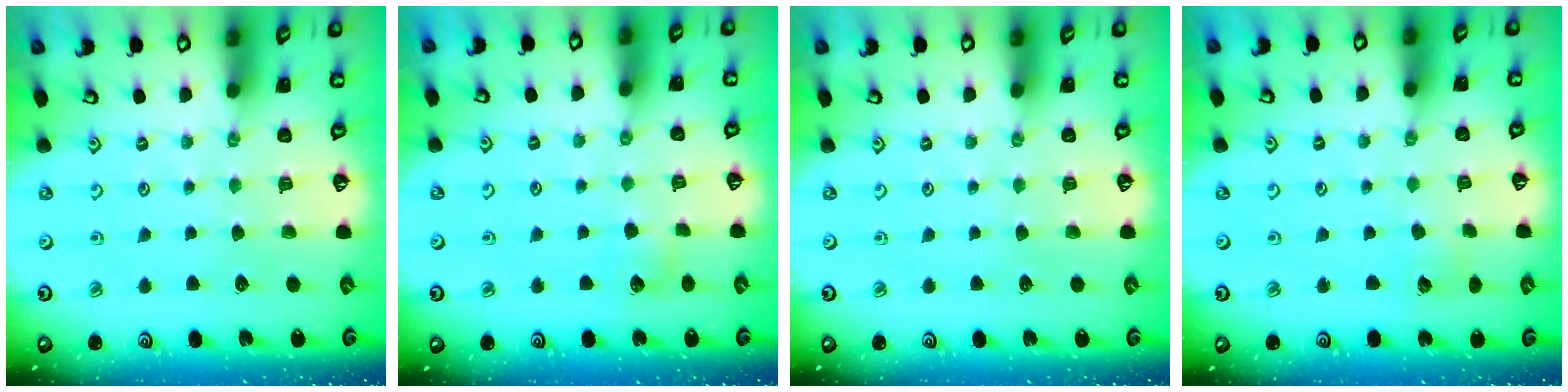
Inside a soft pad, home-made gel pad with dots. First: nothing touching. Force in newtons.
{"total": 5.1, "press": 5.1, "slide": 0.6}
{"total": 0.0}
{"total": 4.3, "press": 4.2, "slide": 0.6}